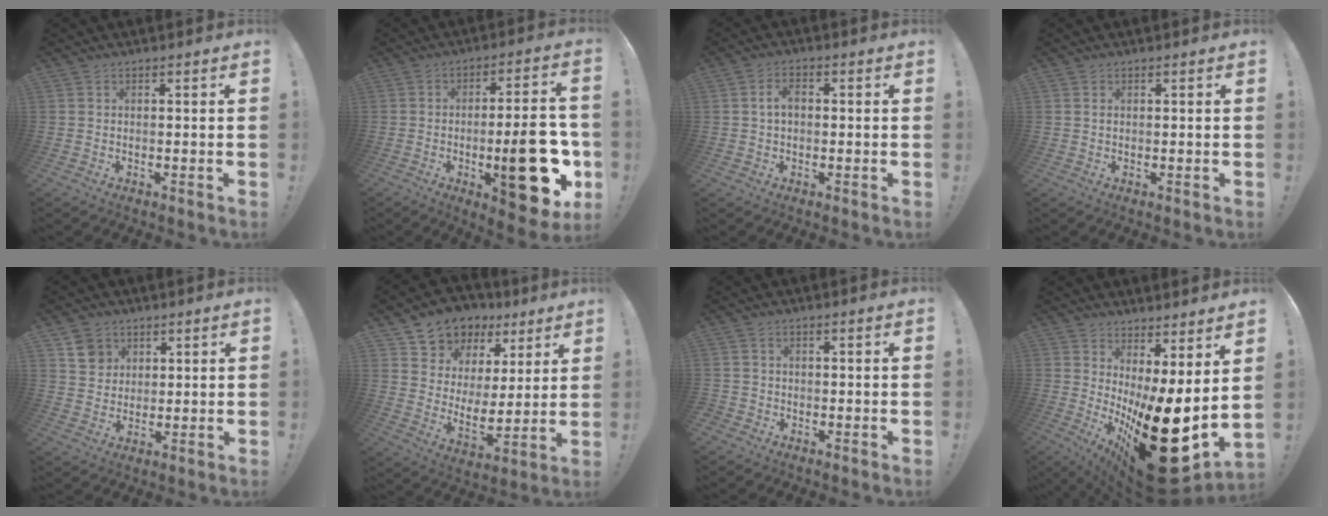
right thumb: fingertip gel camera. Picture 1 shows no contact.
{"total": 22.0, "force": [-5.2, 8.1, 19.8], "torque": [-0.249, 0.015, -0.064]}
{"total": 3.9, "force": [0.3, 2.2, 3.2], "torque": [-0.052, 0.007, 0.005]}
{"total": 0.7, "force": [0.3, 0.3, 0.5], "torque": [-0.014, 0.004, 0.006]}
{"total": 6.9, "force": [3.6, 5.8, 1.2], "torque": [-0.010, -0.018, 0.071]}
{"total": 8.8, "force": [6.1, 6.3, 1.1], "torque": [-0.019, -0.065, 0.117]}
{"total": 1.8, "force": [-1.0, 1.4, 0.6], "torque": [-0.011, 0.008, -0.017]}
{"total": 20.5, "force": [-5.7, 5.0, 19.0], "torque": [-0.249, -0.013, -0.078]}